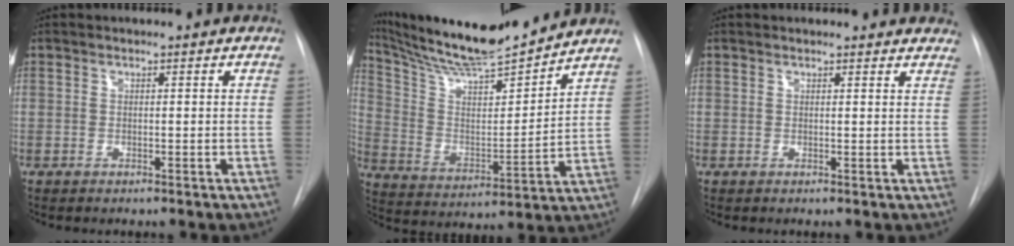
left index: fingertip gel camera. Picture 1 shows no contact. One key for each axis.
{"total": 16.6, "fx": 15.5, "fy": 0.6, "fz": 6.1, "tx": -0.120, "ty": -0.012, "tz": 0.268}
{"total": 8.3, "fx": 7.8, "fy": 2.2, "fz": 1.7, "tx": 0.008, "ty": 0.001, "tz": 0.063}